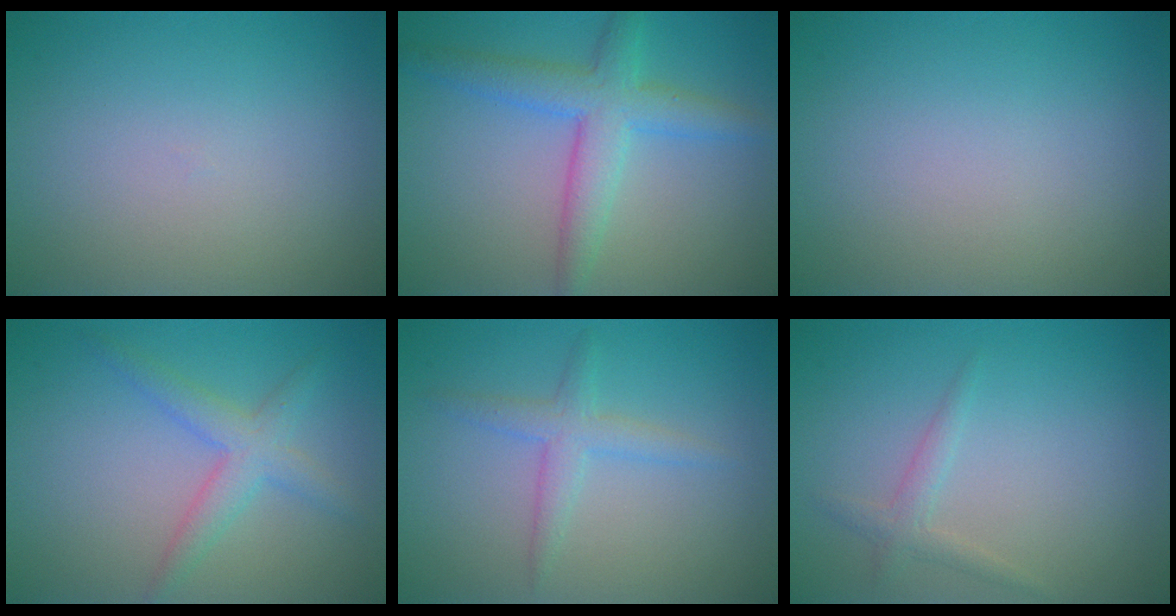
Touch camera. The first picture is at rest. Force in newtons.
{"total": 4.7, "press": 4.7, "slide": 0.3}
{"total": 0.0}
{"total": 2.9, "press": 2.9, "slide": 0.1}
{"total": 2.2, "press": 2.2, "slide": 0.2}
{"total": 1.5, "press": 1.5, "slide": 0.1}